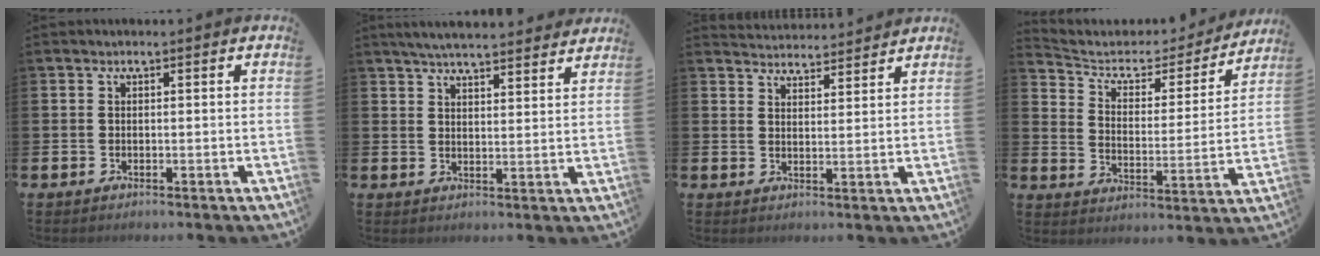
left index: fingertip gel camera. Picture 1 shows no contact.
{"total": 5.4, "force": [5.2, 0.4, 1.2], "torque": [-0.033, -0.024, 0.094]}
{"total": 3.9, "force": [3.9, 0.3, -0.4], "torque": [-0.001, -0.026, 0.071]}
{"total": 5.7, "force": [4.8, 2.6, 1.5], "torque": [-0.055, -0.037, 0.075]}